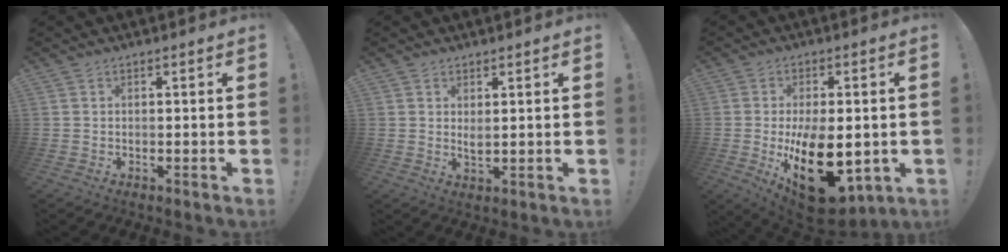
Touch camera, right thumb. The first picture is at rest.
{"total": 2.4, "force": [1.8, 0.9, 1.4], "torque": [-0.016, -0.012, 0.029]}
{"total": 21.4, "force": [-4.0, 11.4, 17.7], "torque": [-0.267, 0.005, -0.041]}